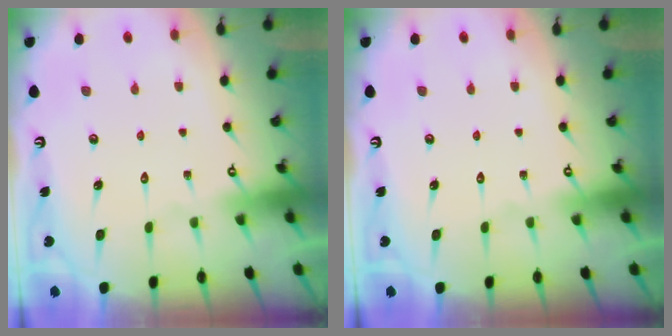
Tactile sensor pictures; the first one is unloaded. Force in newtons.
{"total": 0.0}